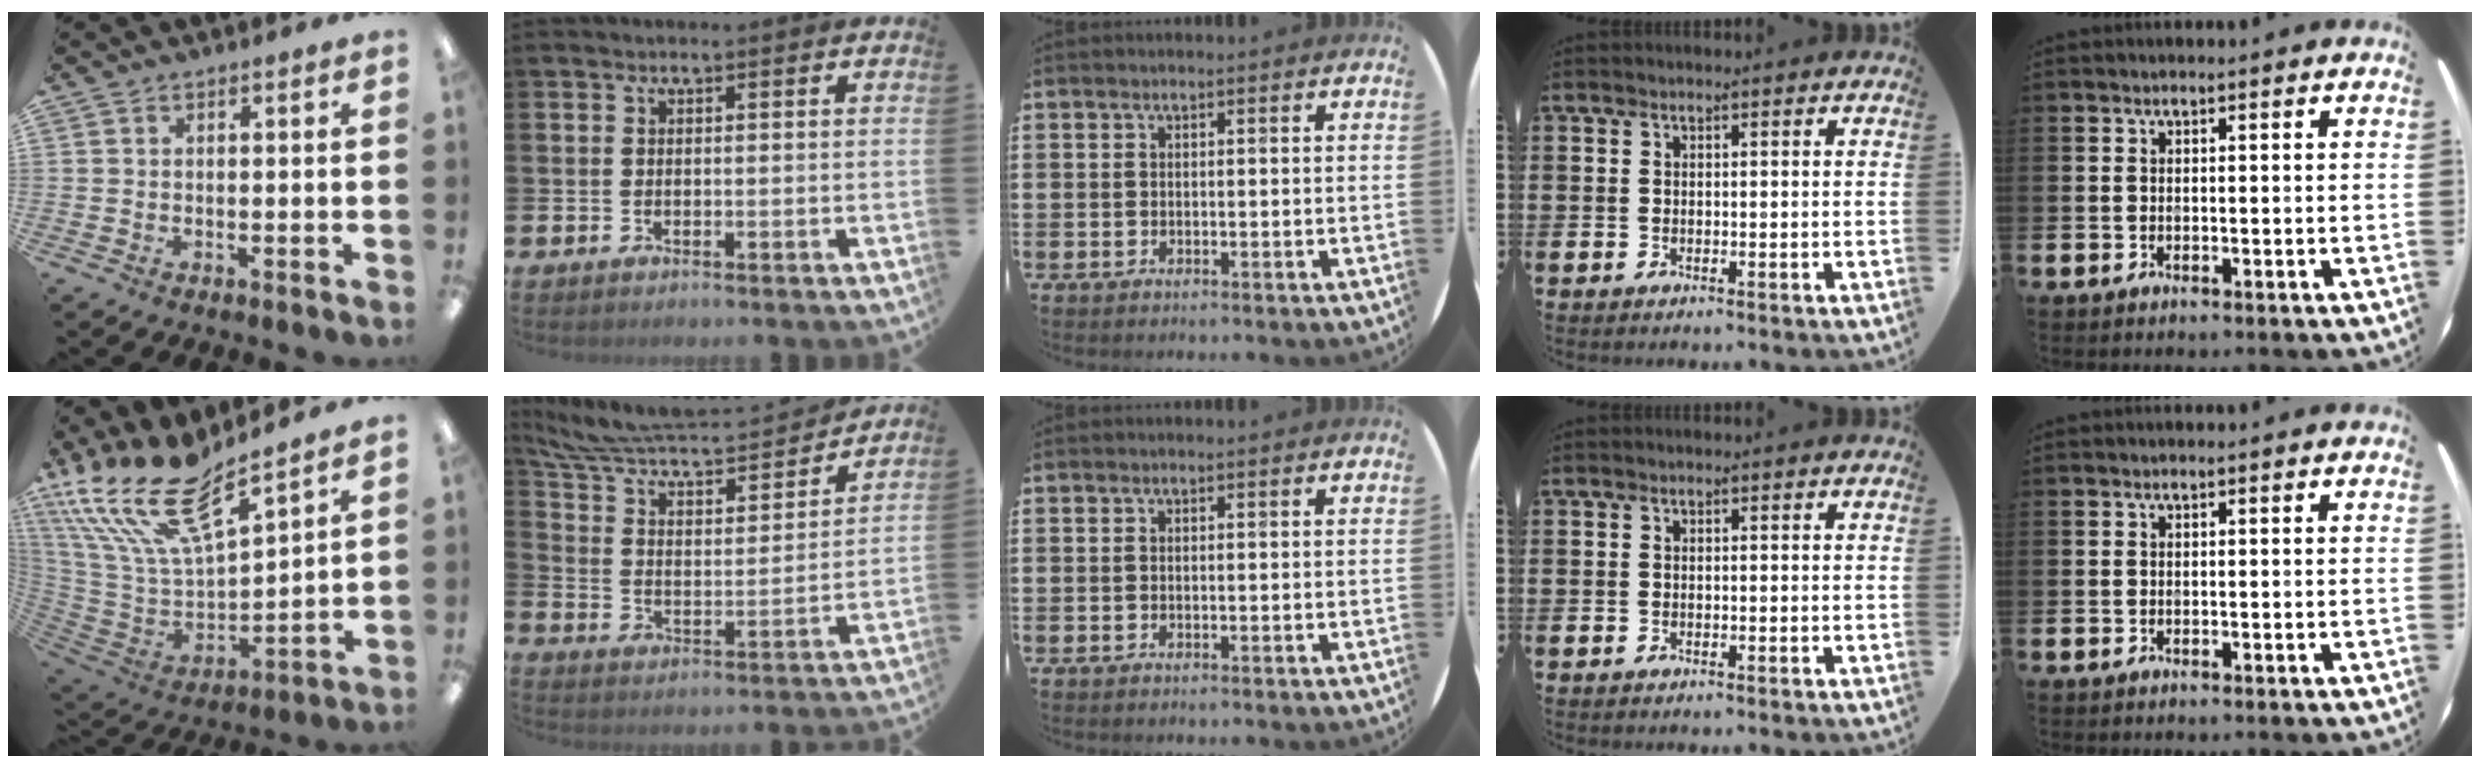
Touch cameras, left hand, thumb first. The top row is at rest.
{"thumb": {"total": 21.1, "force": [15.3, 6.7, 12.9], "torque": [-0.270, -0.103, 0.271]}, "index": {"total": 9.9, "force": [9.3, 2.2, 2.5], "torque": [-0.096, -0.065, 0.159]}}